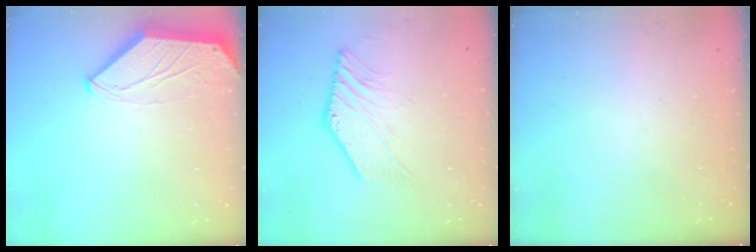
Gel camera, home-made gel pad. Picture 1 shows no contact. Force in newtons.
{"total": 5.7, "press": 5.7, "slide": 1.0}
{"total": 0.0}